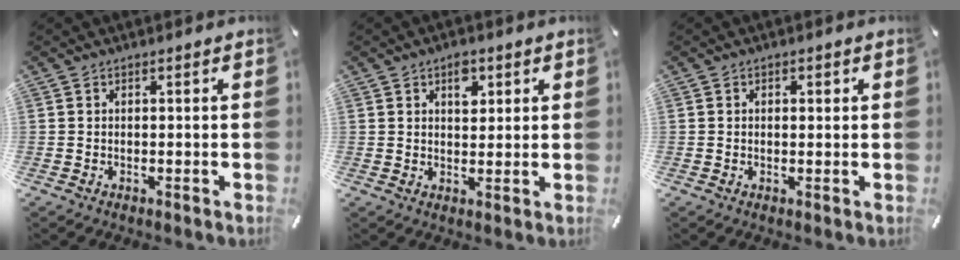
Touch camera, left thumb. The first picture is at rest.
{"total": 5.1, "force": [2.3, 3.2, 3.2], "torque": [-0.030, -0.009, 0.031]}
{"total": 1.0, "force": [0.1, 0.8, 0.6], "torque": [-0.006, 0.002, -0.001]}